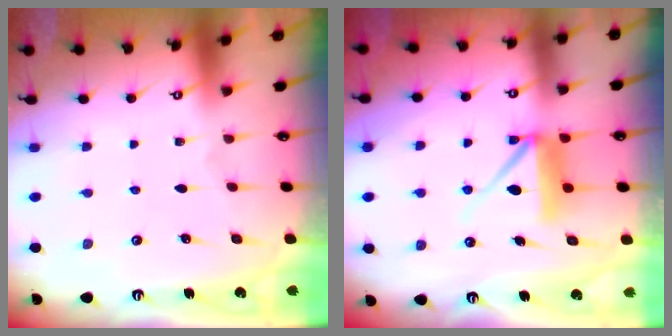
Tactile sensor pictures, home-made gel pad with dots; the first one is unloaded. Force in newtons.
{"total": 8.8, "press": 8.8, "slide": 0.9}